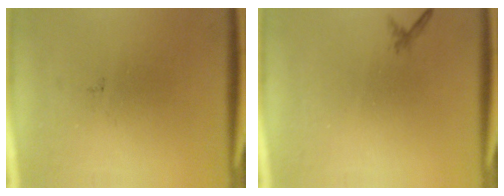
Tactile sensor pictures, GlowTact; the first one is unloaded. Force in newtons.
{"total": 0.6}